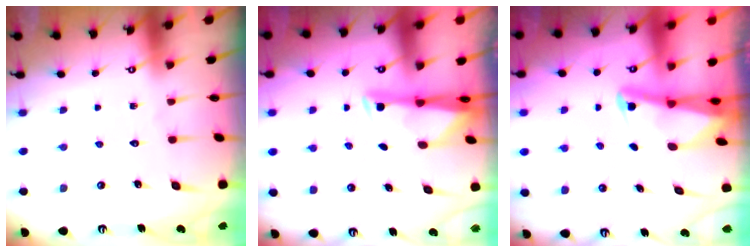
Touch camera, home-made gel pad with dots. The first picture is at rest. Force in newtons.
{"total": 2.9, "press": 2.9, "slide": 0.4}
{"total": 2.5, "press": 2.5, "slide": 0.6}